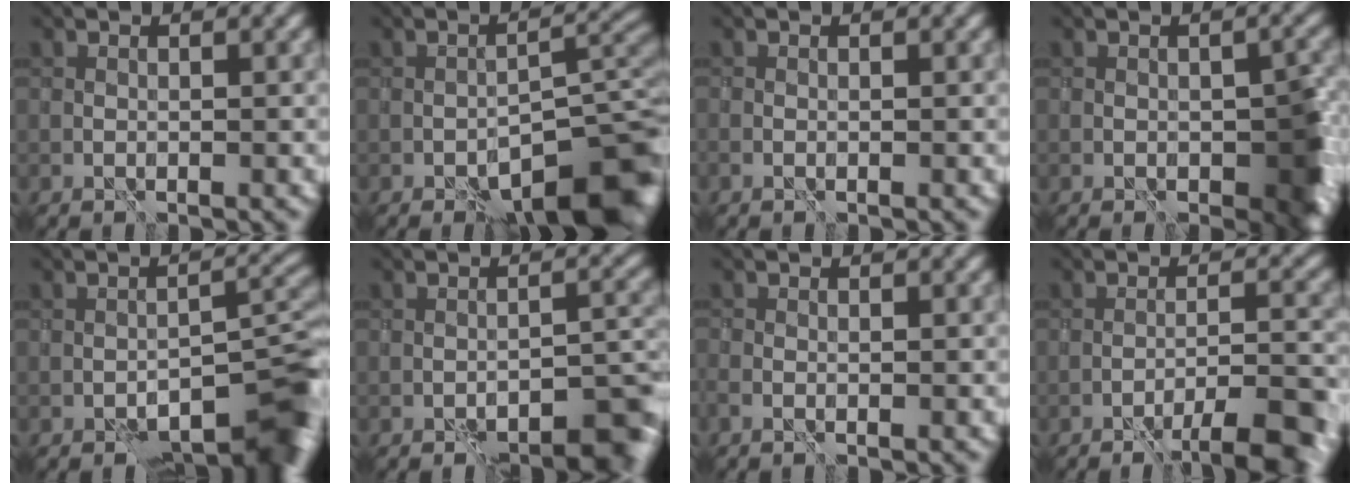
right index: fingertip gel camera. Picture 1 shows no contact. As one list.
[{"total": 10.0, "force": [-6.6, 3.3, 6.8], "torque": [-0.076, 0.008, -0.100]}, {"total": 0.0}, {"total": 6.0, "force": [-2.2, 3.1, 4.6], "torque": [-0.055, -0.005, -0.024]}, {"total": 8.2, "force": [-5.7, 2.9, 5.2], "torque": [-0.044, 0.002, -0.081]}, {"total": 5.6, "force": [-4.2, 1.7, 3.3], "torque": [-0.033, 0.013, -0.058]}, {"total": 0.6, "force": [-0.3, 0.2, 0.4], "torque": [-0.008, -0.002, -0.004]}, {"total": 7.6, "force": [-5.8, 1.8, 4.5], "torque": [-0.053, 0.009, -0.071]}]